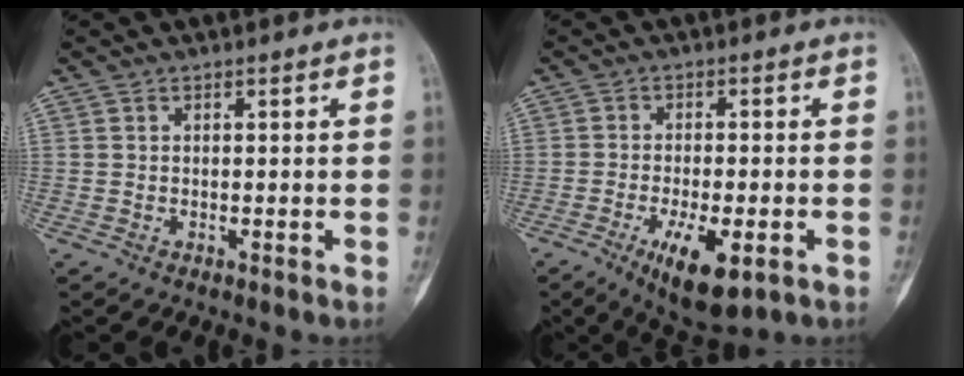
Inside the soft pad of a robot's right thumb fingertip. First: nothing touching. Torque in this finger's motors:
{"motor_torque": [1.28, 1.16, 0.52, -0.56, 0.09]}